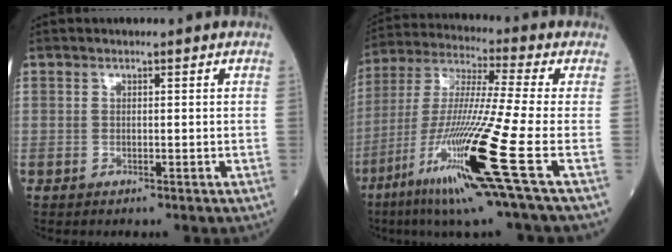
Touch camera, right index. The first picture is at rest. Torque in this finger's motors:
{"motor_torque": [1.88, -0.26, 1.06, 0.21]}